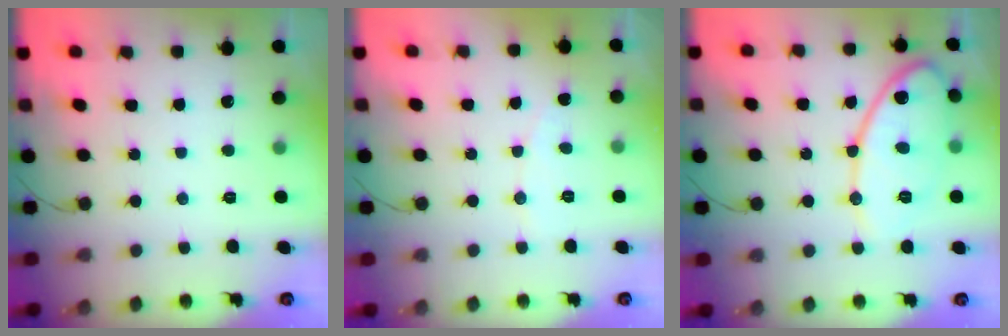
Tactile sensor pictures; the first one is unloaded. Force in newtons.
{"total": 2.8, "press": 2.8, "slide": 0.3}
{"total": 13.4, "press": 13.4, "slide": 1.2}